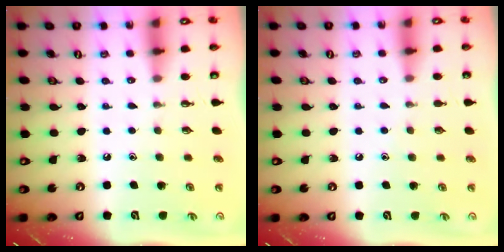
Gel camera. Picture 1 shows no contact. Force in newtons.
{"total": 2.7, "press": 2.6, "slide": 0.3}